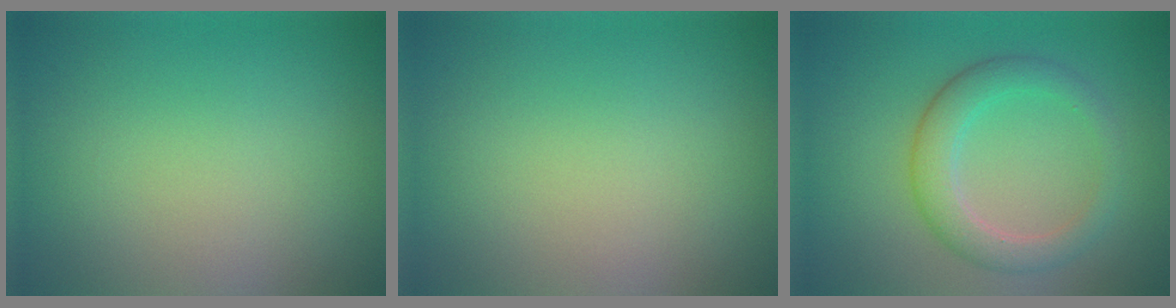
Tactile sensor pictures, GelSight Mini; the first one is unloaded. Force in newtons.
{"total": 0.0}
{"total": 3.8, "press": 3.7, "slide": 0.2}